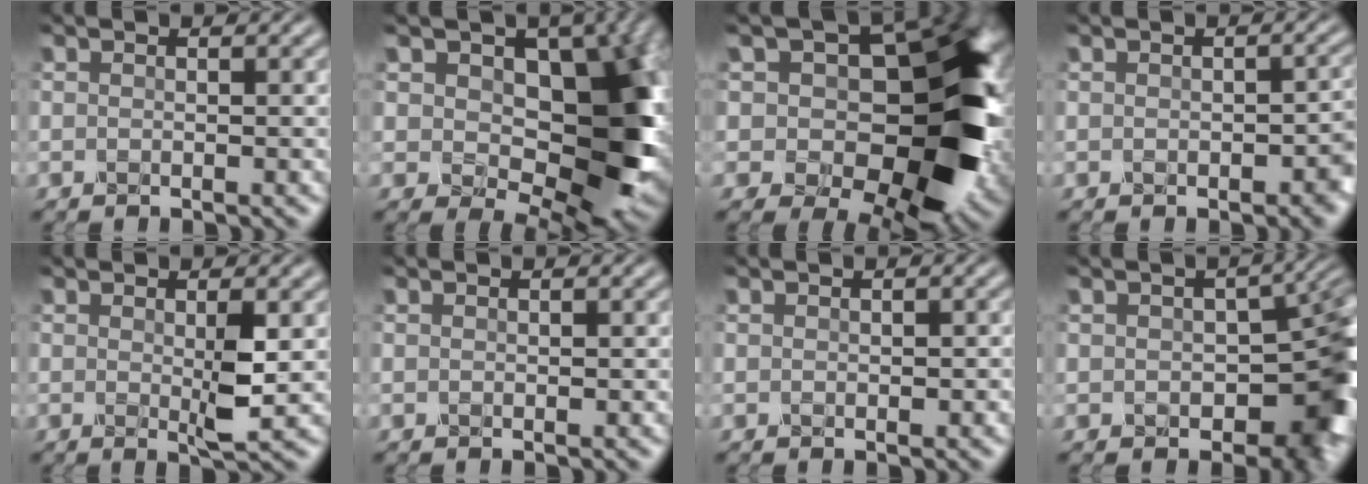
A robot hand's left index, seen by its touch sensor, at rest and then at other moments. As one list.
[{"total": 13.4, "force": [1.8, 8.7, 10.1], "torque": [-0.110, -0.005, 0.033]}, {"total": 15.1, "force": [1.0, 9.8, 11.4], "torque": [-0.118, -0.003, 0.019]}, {"total": 2.7, "force": [-0.4, 1.8, 1.9], "torque": [-0.021, -0.008, -0.005]}, {"total": 2.7, "force": [0.2, 0.4, 2.6], "torque": [-0.046, -0.006, 0.003]}, {"total": 0.0}, {"total": 0.7, "force": [0.0, 0.6, 0.4], "torque": [-0.004, -0.002, 0.000]}, {"total": 9.2, "force": [-1.7, 6.0, 6.8], "torque": [-0.068, -0.017, -0.018]}]